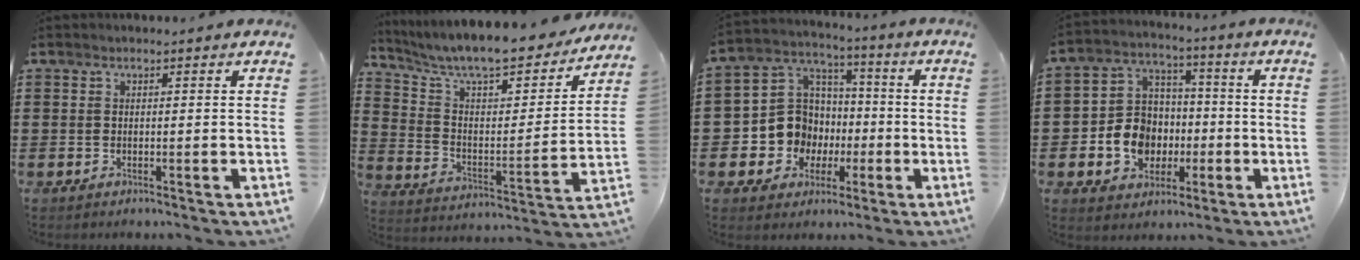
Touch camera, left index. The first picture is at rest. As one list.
[{"total": 10.1, "force": [8.8, 1.3, 4.6], "torque": [-0.119, -0.064, 0.147]}, {"total": 10.0, "force": [-1.4, 9.4, 2.9], "torque": [-0.109, 0.003, -0.021]}, {"total": 9.2, "force": [-1.8, 8.2, 3.7], "torque": [-0.116, 0.014, -0.029]}]